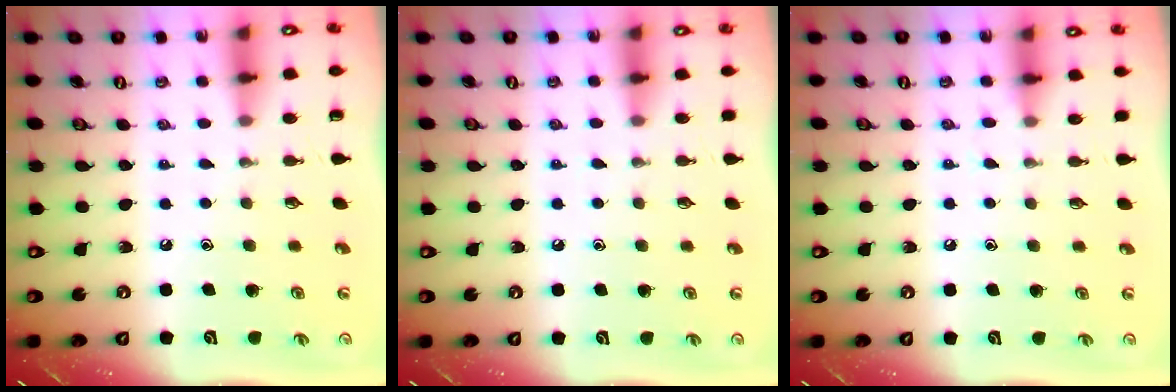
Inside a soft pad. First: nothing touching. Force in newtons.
{"total": 4.1, "press": 4.0, "slide": 0.6}
{"total": 4.9, "press": 4.9, "slide": 0.7}